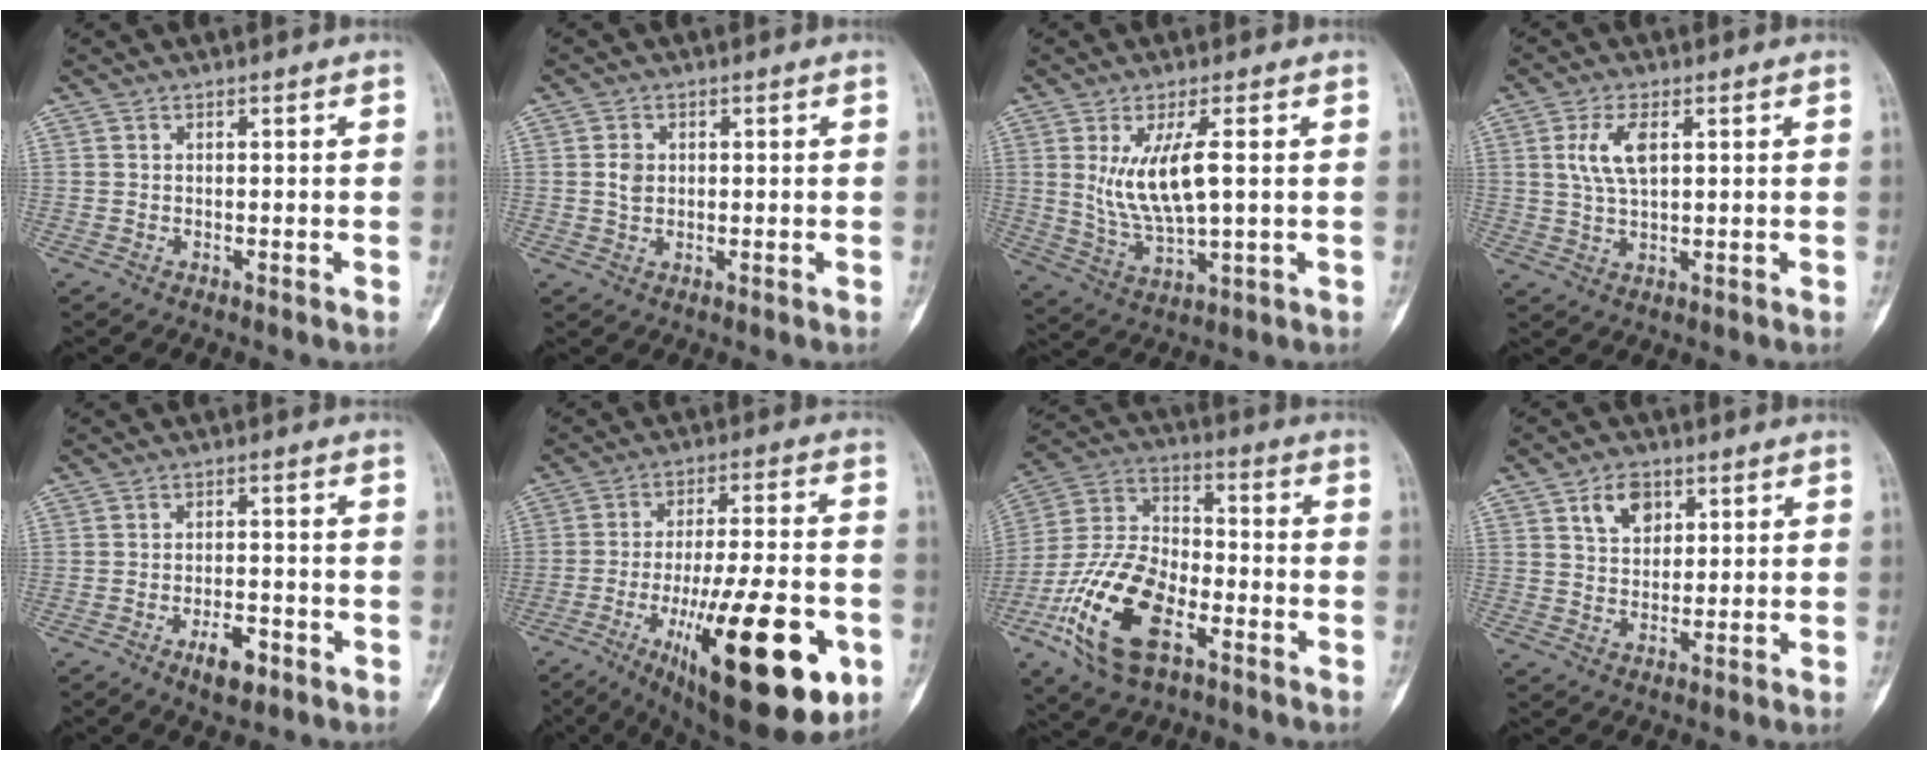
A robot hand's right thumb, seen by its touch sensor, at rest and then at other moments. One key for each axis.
{"total": 2.7, "fx": 0.4, "fy": 2.1, "fz": 1.7, "tx": -0.027, "ty": 0.000, "tz": 0.008}
{"total": 10.3, "fx": 1.8, "fy": 3.0, "fz": 9.7, "tx": -0.197, "ty": -0.018, "tz": 0.046}
{"total": 6.1, "fx": 1.8, "fy": 2.7, "fz": 5.2, "tx": -0.111, "ty": -0.002, "tz": 0.037}
{"total": 5.4, "fx": -2.9, "fy": 2.3, "fz": 3.9, "tx": -0.056, "ty": 0.013, "tz": -0.043}
{"total": 27.4, "fx": -10.1, "fy": 8.7, "fz": 24.0, "tx": -0.336, "ty": 0.021, "tz": -0.139}
{"total": 19.6, "fx": -8.2, "fy": 10.3, "fz": 14.6, "tx": -0.284, "ty": 0.039, "tz": -0.154}
{"total": 6.2, "fx": 2.9, "fy": 4.2, "fz": 3.5, "tx": -0.039, "ty": -0.012, "tz": 0.049}